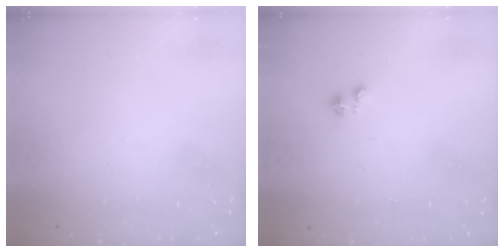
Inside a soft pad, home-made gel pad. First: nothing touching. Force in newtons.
{"total": 0.0}